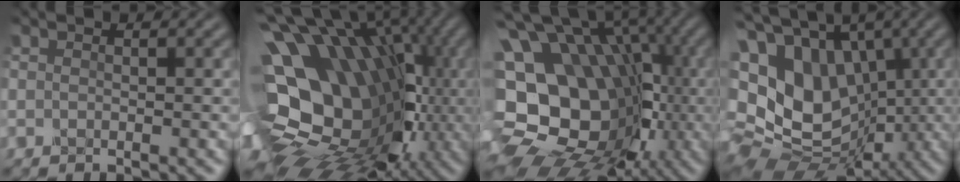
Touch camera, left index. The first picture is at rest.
{"total": 19.4, "force": [-0.3, 14.2, 13.1], "torque": [-0.217, -0.033, 0.031]}
{"total": 19.2, "force": [-1.1, 15.3, 11.5], "torque": [-0.169, 0.019, -0.021]}
{"total": 18.8, "force": [3.3, 15.1, 10.7], "torque": [-0.259, 0.016, 0.071]}